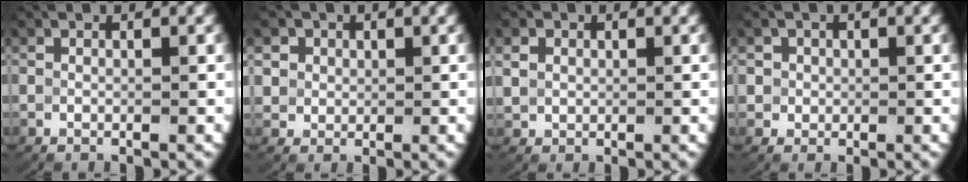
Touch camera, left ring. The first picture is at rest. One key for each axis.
{"total": 4.0, "fx": 1.3, "fy": 3.5, "fz": 1.5, "tx": -0.046, "ty": -0.008, "tz": 0.027}
{"total": 2.0, "fx": 0.6, "fy": 1.7, "fz": 0.9, "tx": -0.026, "ty": -0.004, "tz": 0.019}
{"total": 3.2, "fx": 0.7, "fy": 3.0, "fz": 1.0, "tx": -0.026, "ty": 0.000, "tz": 0.009}